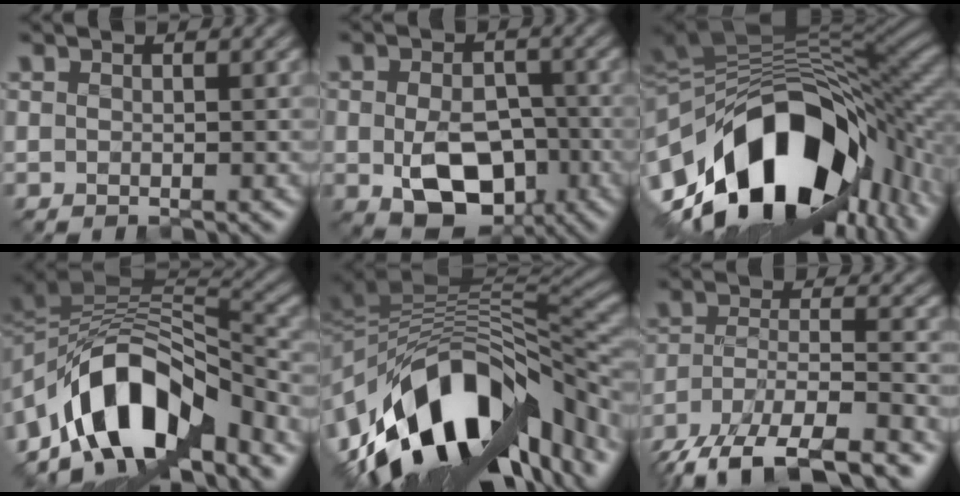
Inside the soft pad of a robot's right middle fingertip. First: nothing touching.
{"total": 7.9, "force": [-2.3, 5.3, 5.4], "torque": [-0.103, -0.019, -0.033]}
{"total": 17.9, "force": [-6.3, 10.0, 13.4], "torque": [-0.240, -0.022, -0.091]}
{"total": 11.4, "force": [-6.4, 5.4, 7.7], "torque": [-0.119, 0.015, -0.123]}
{"total": 15.0, "force": [-6.0, 8.3, 11.0], "torque": [-0.202, 0.005, -0.095]}
{"total": 11.7, "force": [-9.0, 4.0, 6.3], "torque": [-0.127, -0.020, -0.146]}